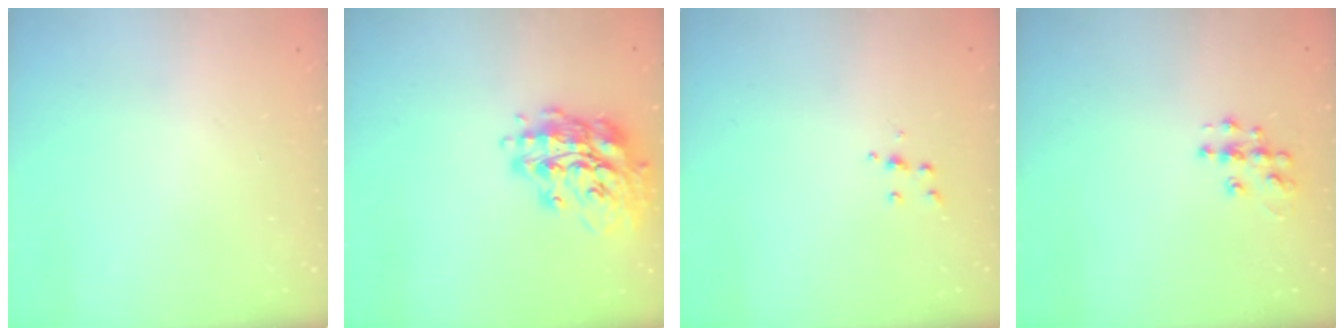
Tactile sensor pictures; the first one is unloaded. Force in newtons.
{"total": 16.1, "press": 15.9, "slide": 2.1}
{"total": 3.9, "press": 3.8, "slide": 0.4}
{"total": 7.9, "press": 7.9, "slide": 0.3}